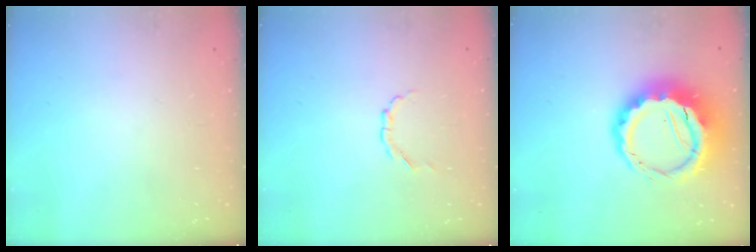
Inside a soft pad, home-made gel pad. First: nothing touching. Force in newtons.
{"total": 2.1, "press": 2.0, "slide": 0.6}
{"total": 12.4, "press": 12.1, "slide": 2.6}